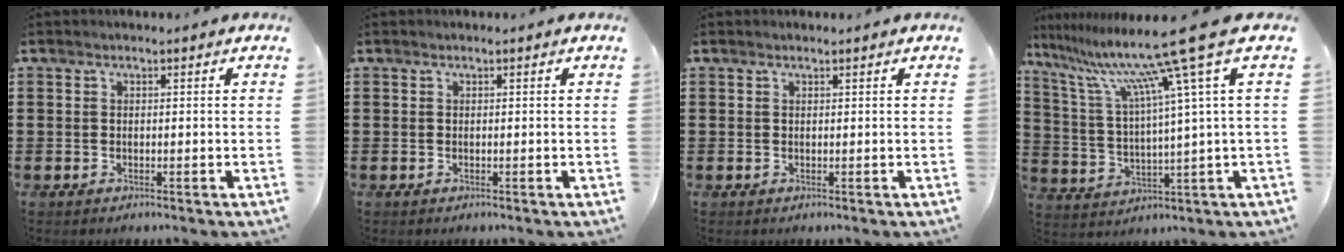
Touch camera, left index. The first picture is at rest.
{"total": 0.0}
{"total": 0.0}
{"total": 14.5, "force": [8.8, -1.2, 11.5], "torque": [-0.232, -0.046, 0.130]}